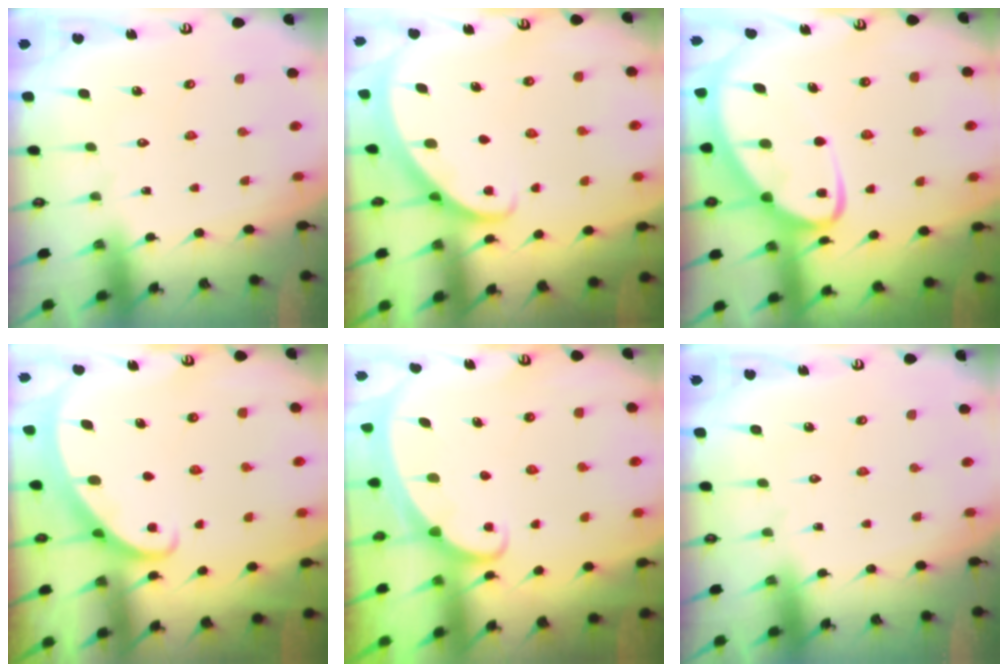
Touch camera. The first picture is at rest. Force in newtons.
{"total": 2.1, "press": 2.1, "slide": 0.2}
{"total": 9.7, "press": 9.6, "slide": 1.1}
{"total": 2.2, "press": 2.2, "slide": 0.2}
{"total": 1.9, "press": 1.9, "slide": 0.1}
{"total": 0.0}